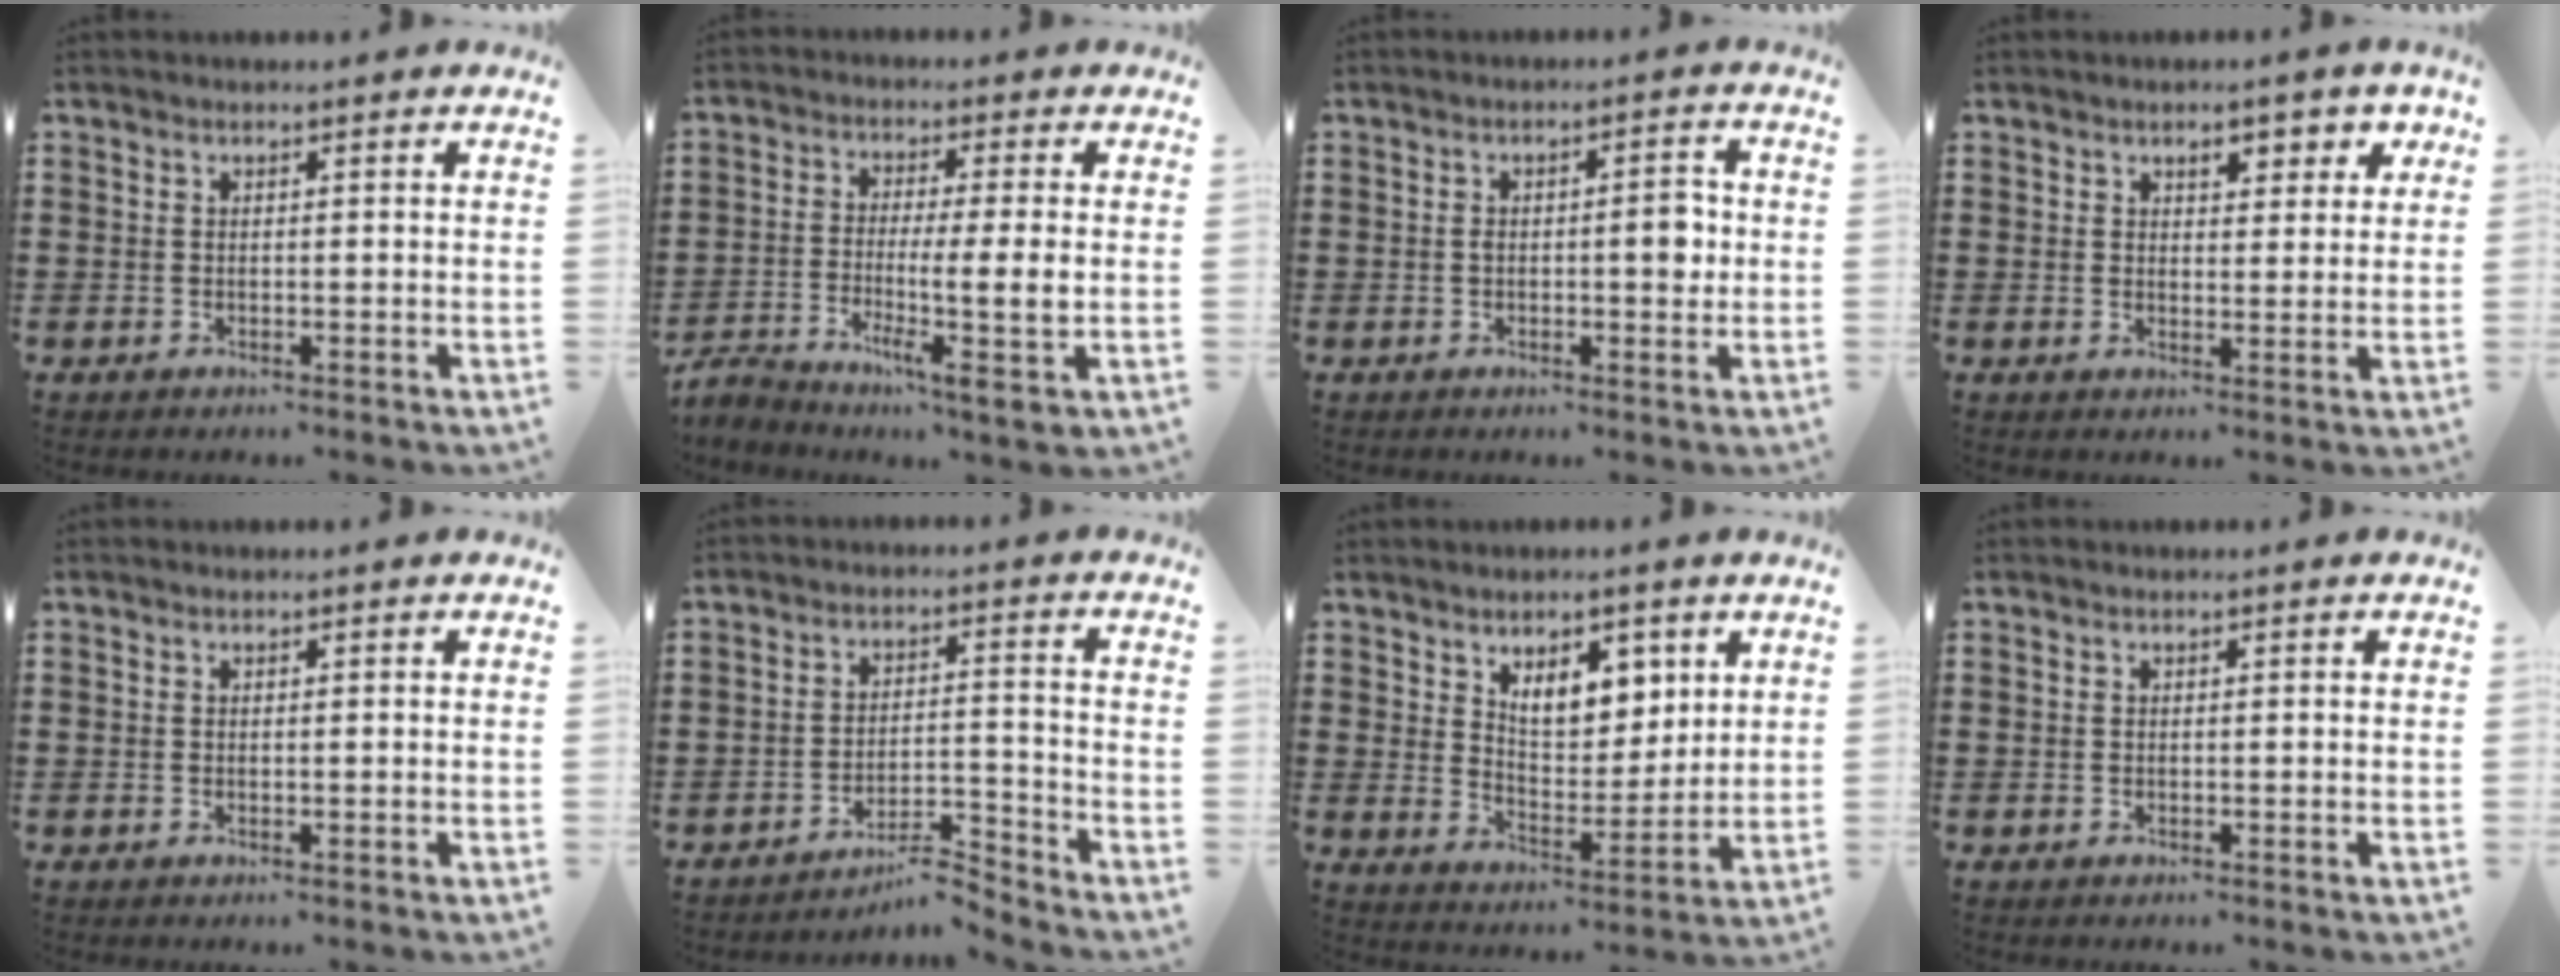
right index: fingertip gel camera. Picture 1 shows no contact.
{"total": 6.8, "force": [-1.7, 0.6, 6.5], "torque": [-0.116, -0.012, -0.033]}
{"total": 3.8, "force": [-0.1, 1.3, 3.5], "torque": [-0.042, -0.008, -0.009]}
{"total": 3.4, "force": [2.0, 1.9, 2.0], "torque": [-0.024, 0.001, 0.026]}
{"total": 0.0}
{"total": 5.3, "force": [-5.0, 0.3, 1.8], "torque": [-0.032, -0.001, -0.098]}
{"total": 6.9, "force": [4.0, 3.9, 4.0], "torque": [-0.072, -0.006, 0.069]}
{"total": 0.0}